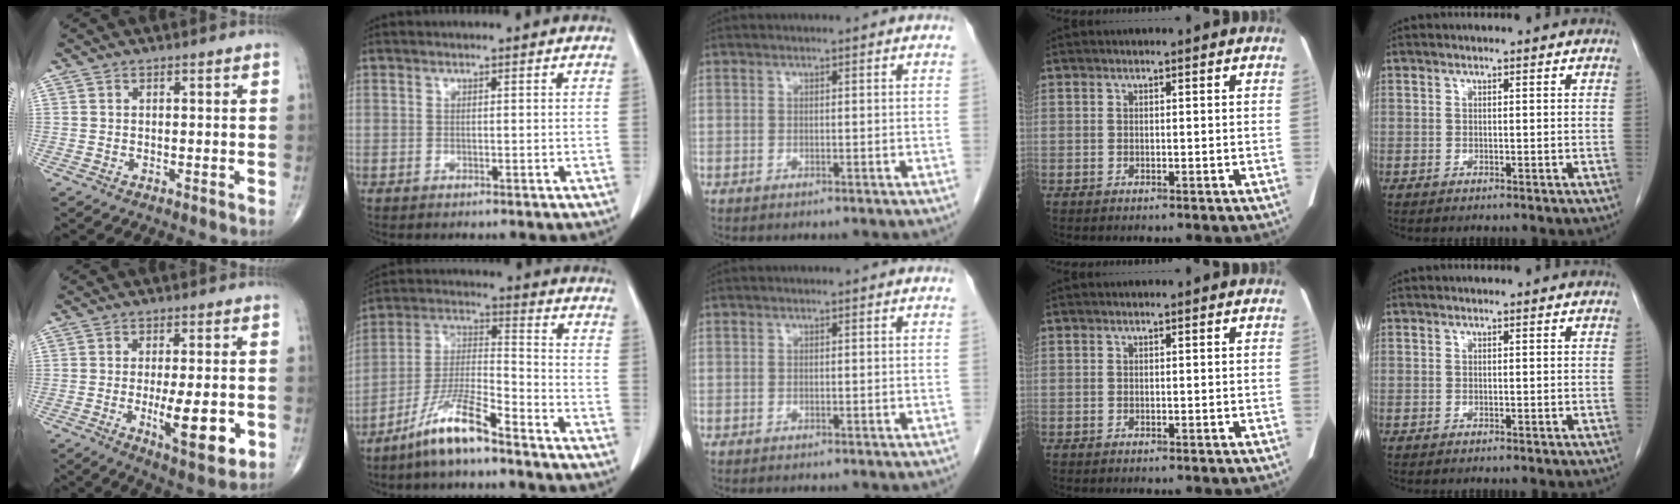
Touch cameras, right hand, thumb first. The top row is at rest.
{"thumb": {"total": 11.1, "force": [-2.4, 3.4, 10.3], "torque": [-0.152, -0.019, -0.031]}, "index": {"total": 10.7, "force": [-7.8, 1.1, 7.3], "torque": [-0.153, -0.014, -0.154]}}